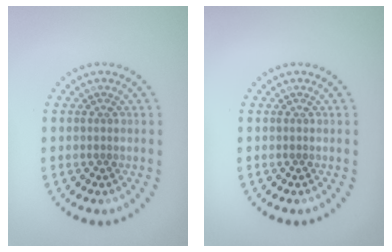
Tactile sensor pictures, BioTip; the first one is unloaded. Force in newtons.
{"total": 0.0}